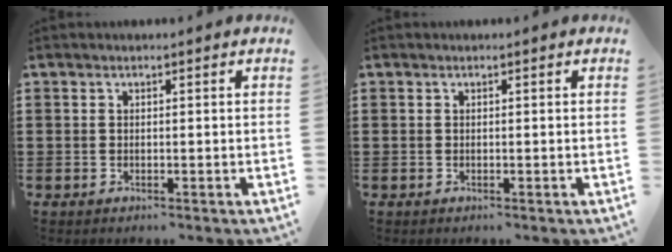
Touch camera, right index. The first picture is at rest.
{"total": 0.0}